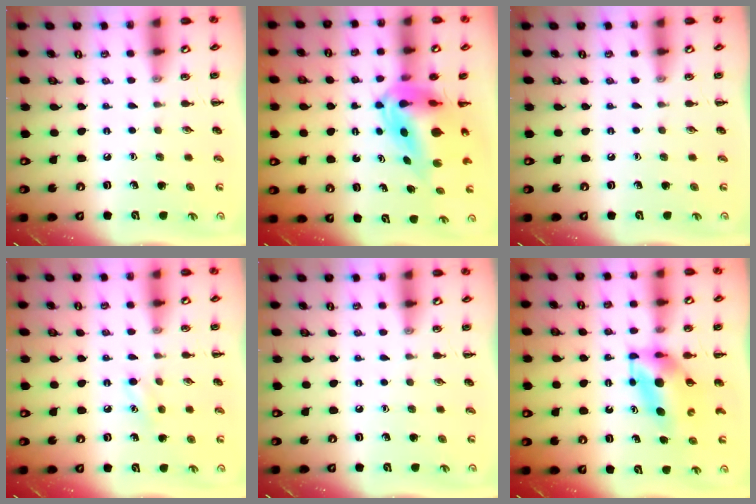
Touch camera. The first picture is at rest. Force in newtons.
{"total": 9.1, "press": 8.7, "slide": 2.6}
{"total": 0.0}
{"total": 3.2, "press": 3.0, "slide": 0.9}
{"total": 0.0}
{"total": 5.7, "press": 5.6, "slide": 1.1}